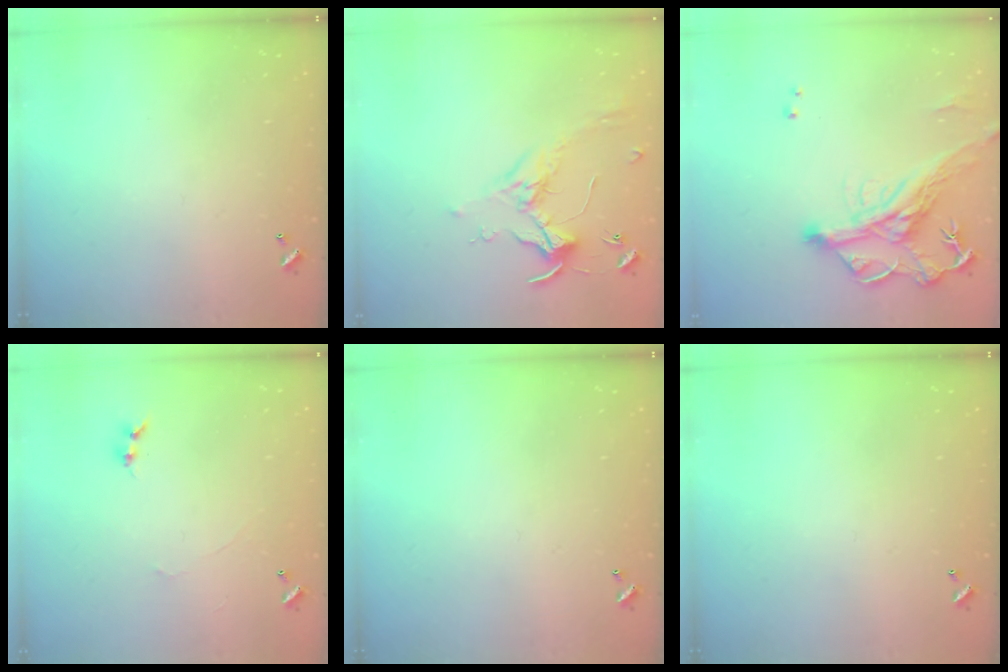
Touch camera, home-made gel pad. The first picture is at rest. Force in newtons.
{"total": 0.8, "press": 0.5, "slide": 0.6}
{"total": 6.3, "press": 6.1, "slide": 1.7}
{"total": 0.0}
{"total": 0.0}
{"total": 0.0}